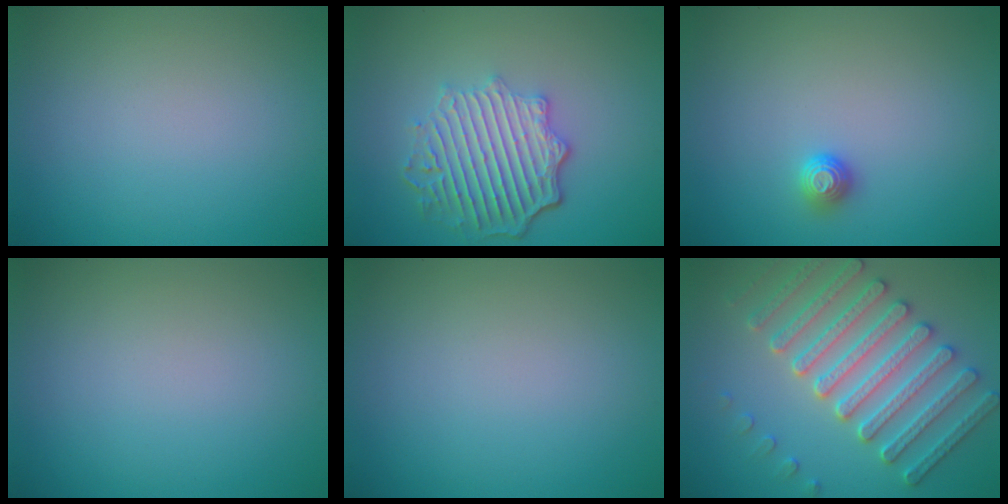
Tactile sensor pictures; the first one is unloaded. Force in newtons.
{"total": 5.9, "press": 4.6, "slide": 3.7}
{"total": 1.1, "press": 1.0, "slide": 0.4}
{"total": 0.0}
{"total": 0.0}
{"total": 6.1, "press": 5.6, "slide": 2.2}